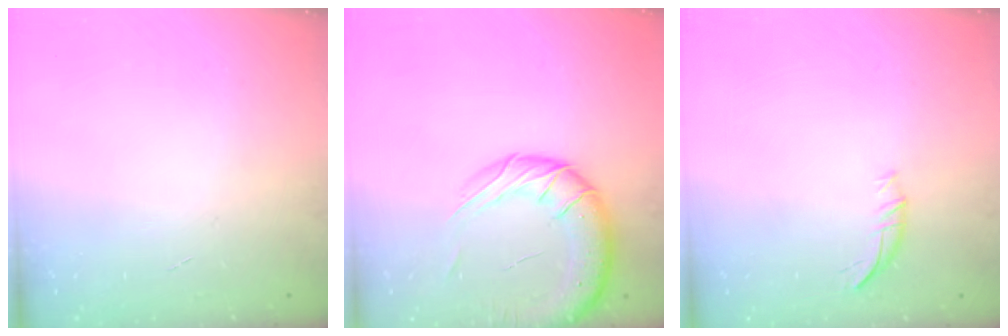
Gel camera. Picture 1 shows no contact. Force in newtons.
{"total": 14.8, "press": 14.6, "slide": 2.5}
{"total": 6.5, "press": 6.4, "slide": 0.7}